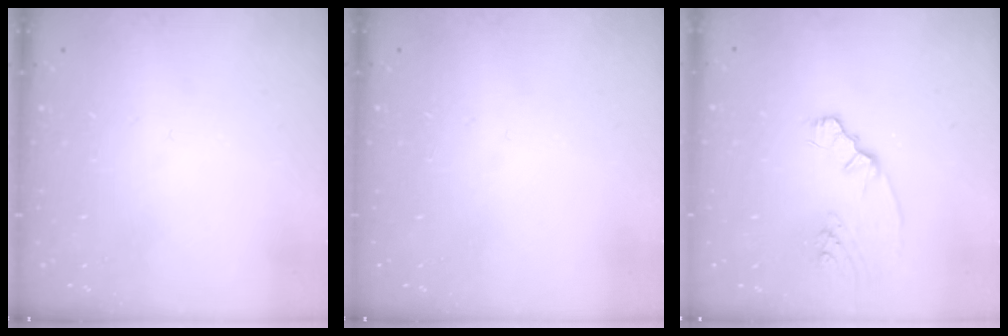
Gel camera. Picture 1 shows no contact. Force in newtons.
{"total": 0.0}
{"total": 2.5, "press": 2.3, "slide": 0.9}